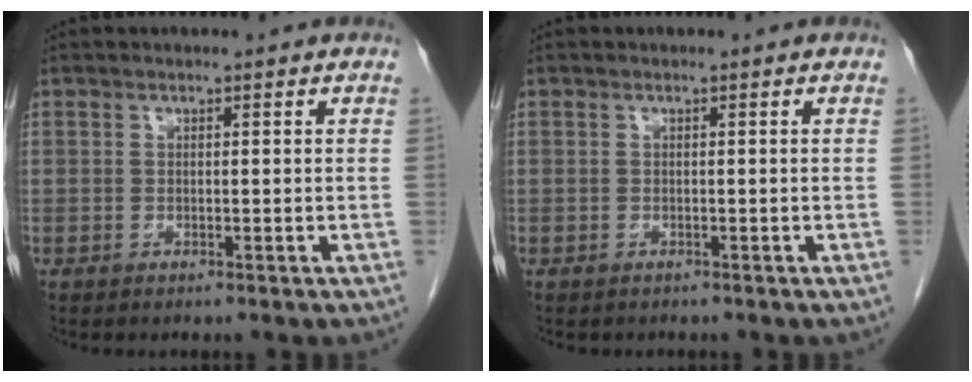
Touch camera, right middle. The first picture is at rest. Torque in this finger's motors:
{"motor_torque": [0.01, 0.00, 0.00, 0.00]}